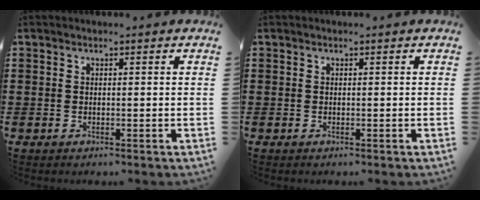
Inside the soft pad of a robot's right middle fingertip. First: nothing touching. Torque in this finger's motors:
{"motor_torque": [-0.06, 0.02, 0.06, -0.01]}